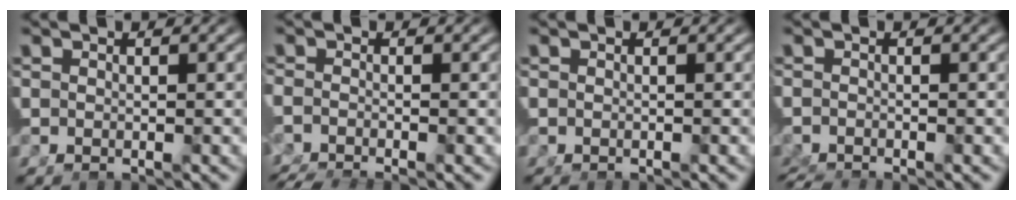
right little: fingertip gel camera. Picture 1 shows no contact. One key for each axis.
{"total": 4.0, "fx": -3.6, "fy": 0.8, "fz": 1.4, "tx": -0.021, "ty": -0.016, "tz": -0.052}
{"total": 0.5, "fx": -0.4, "fy": 0.4, "fz": 0.1, "tx": -0.007, "ty": -0.002, "tz": -0.007}
{"total": 2.0, "fx": -1.9, "fy": 0.5, "fz": 0.6, "tx": -0.017, "ty": -0.012, "tz": -0.026}